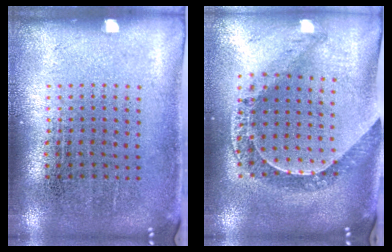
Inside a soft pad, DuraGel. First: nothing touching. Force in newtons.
{"total": 1.1, "press": 1.0, "slide": 0.2}